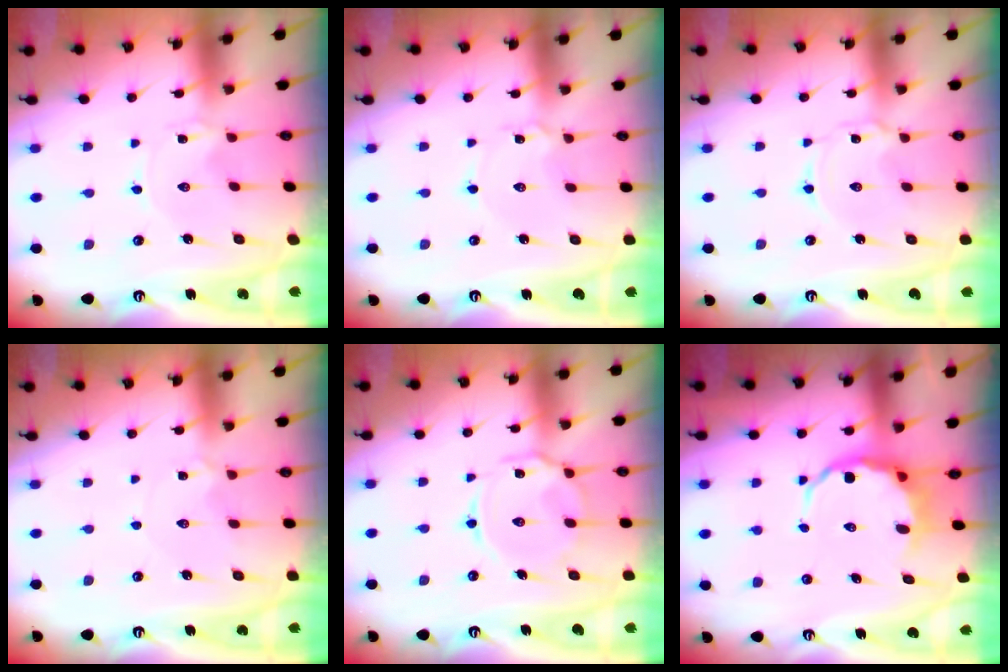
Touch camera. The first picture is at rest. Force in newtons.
{"total": 2.7, "press": 2.7, "slide": 0.2}
{"total": 1.6, "press": 1.5, "slide": 0.2}
{"total": 2.6, "press": 2.6, "slide": 0.5}
{"total": 10.5, "press": 10.4, "slide": 0.9}
{"total": 5.5, "press": 5.2, "slide": 1.8}